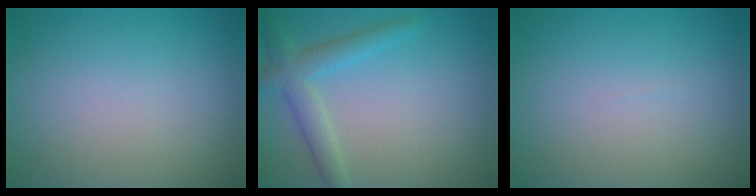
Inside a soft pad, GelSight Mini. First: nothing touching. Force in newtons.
{"total": 3.2, "press": 3.2, "slide": 0.1}
{"total": 0.0}